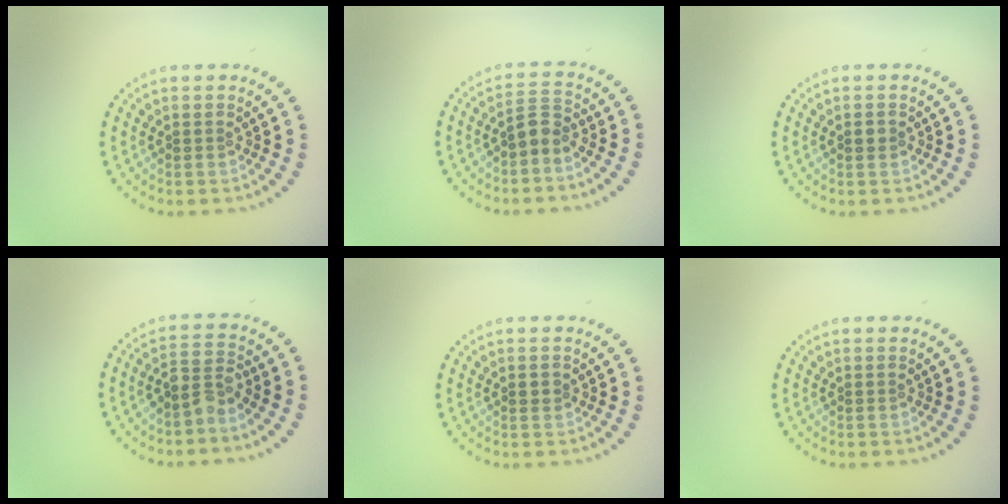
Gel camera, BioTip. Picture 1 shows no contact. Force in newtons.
{"total": 2.1, "press": 1.8, "slide": 1.2}
{"total": 0.9, "press": 0.9, "slide": 0.1}
{"total": 2.5, "press": 2.2, "slide": 1.3}
{"total": 1.1, "press": 1.0, "slide": 0.3}
{"total": 0.0}